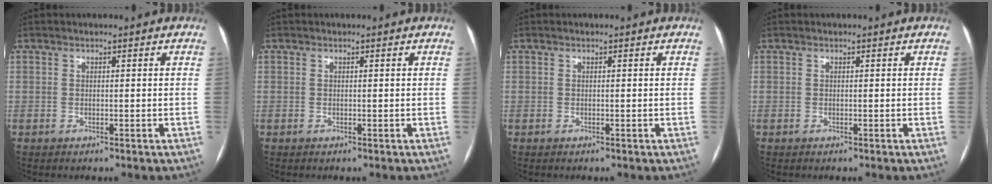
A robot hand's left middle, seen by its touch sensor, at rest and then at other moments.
{"total": 0.7, "force": [-0.4, -0.6, -0.3], "torque": [0.005, -0.006, -0.006]}
{"total": 0.0}
{"total": 0.0}